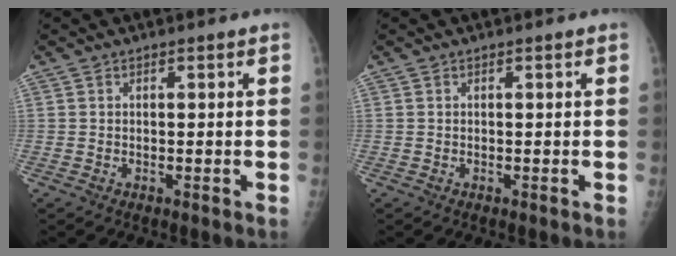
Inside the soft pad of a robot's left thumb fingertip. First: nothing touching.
{"total": 0.0}